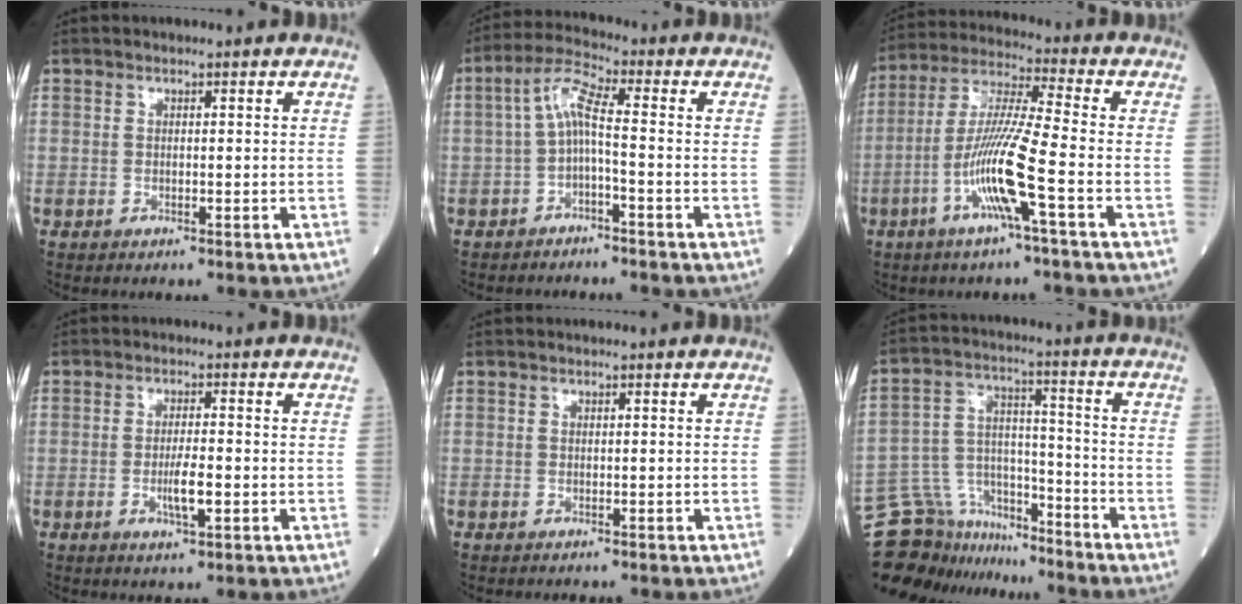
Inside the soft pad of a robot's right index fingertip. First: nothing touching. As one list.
[{"total": 5.4, "force": [-0.9, 0.8, 5.3], "torque": [-0.108, 0.022, -0.020]}, {"total": 11.4, "force": [-4.2, -0.6, 10.6], "torque": [-0.217, -0.002, -0.085]}, {"total": 3.9, "force": [-1.1, 0.5, 3.7], "torque": [-0.071, -0.003, -0.018]}, {"total": 0.0}, {"total": 14.0, "force": [-13.0, 4.9, 1.1], "torque": [-0.027, 0.053, -0.227]}]